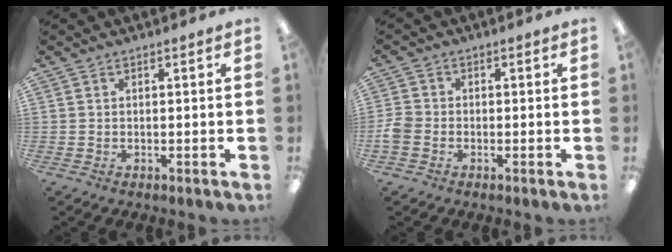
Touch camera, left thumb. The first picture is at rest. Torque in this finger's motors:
{"motor_torque": [-0.03, 0.05, 0.02, -0.01, 0.00]}